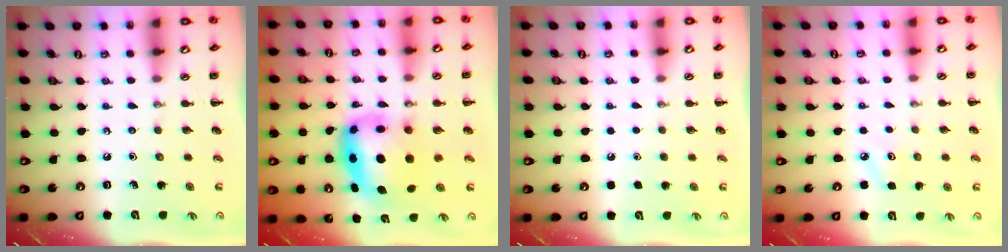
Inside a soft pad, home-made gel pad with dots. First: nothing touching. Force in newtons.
{"total": 7.5, "press": 7.1, "slide": 2.2}
{"total": 1.6, "press": 1.6, "slide": 0.1}
{"total": 5.4, "press": 5.2, "slide": 1.7}